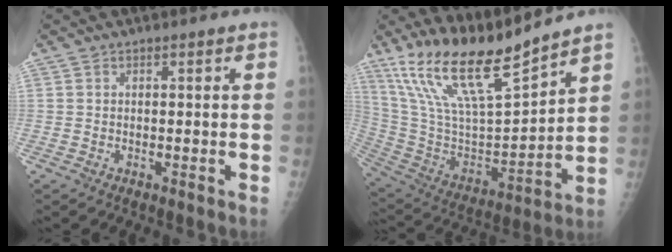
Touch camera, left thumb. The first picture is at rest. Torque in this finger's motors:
{"motor_torque": [0.61, 0.47, 1.42, -1.34, 0.26]}